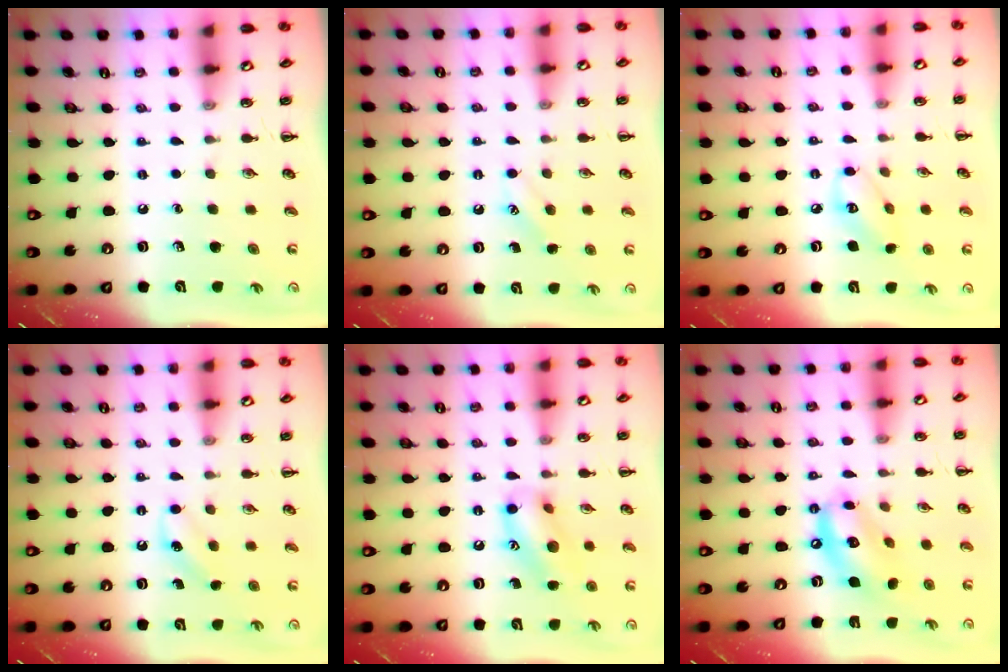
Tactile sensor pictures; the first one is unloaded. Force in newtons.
{"total": 4.4, "press": 4.3, "slide": 0.9}
{"total": 6.6, "press": 6.6, "slide": 0.6}
{"total": 5.5, "press": 5.3, "slide": 1.4}
{"total": 13.7, "press": 13.6, "slide": 1.7}
{"total": 12.5, "press": 12.2, "slide": 3.0}